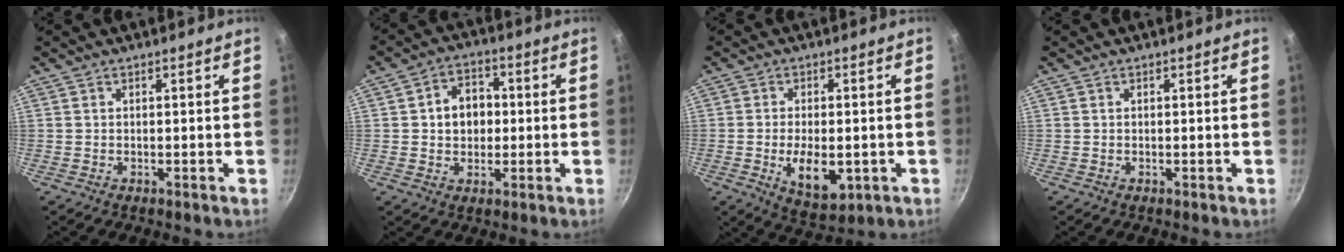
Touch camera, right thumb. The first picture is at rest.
{"total": 7.8, "force": [0.6, 6.2, 4.8], "torque": [-0.042, 0.012, 0.002]}
{"total": 9.1, "force": [-1.9, 4.8, 7.5], "torque": [-0.113, -0.003, -0.017]}
{"total": 0.0}